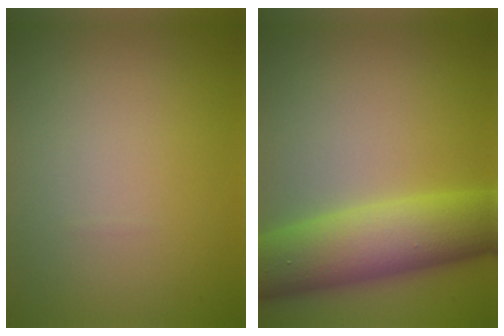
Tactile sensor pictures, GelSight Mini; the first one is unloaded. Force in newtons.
{"total": 8.8, "press": 8.8, "slide": 0.2}